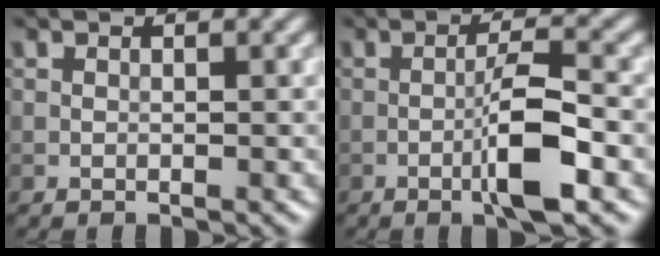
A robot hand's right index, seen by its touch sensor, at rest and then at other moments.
{"total": 4.8, "force": [-1.7, 0.7, 4.5], "torque": [-0.077, 0.008, -0.036]}